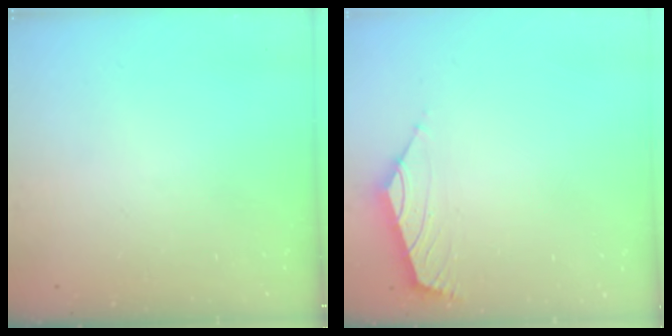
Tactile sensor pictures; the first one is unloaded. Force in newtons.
{"total": 1.8, "press": 1.6, "slide": 0.7}